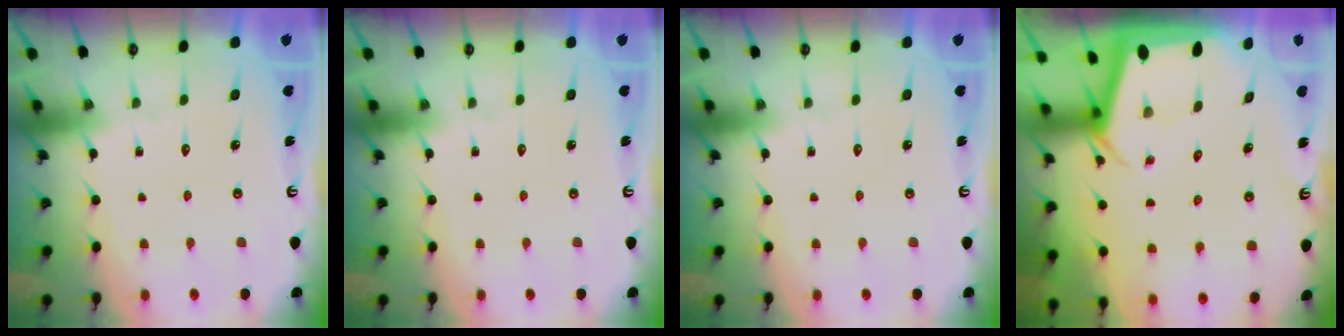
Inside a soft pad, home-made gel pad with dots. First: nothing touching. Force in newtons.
{"total": 0.0}
{"total": 0.0}
{"total": 3.4, "press": 3.4, "slide": 0.3}